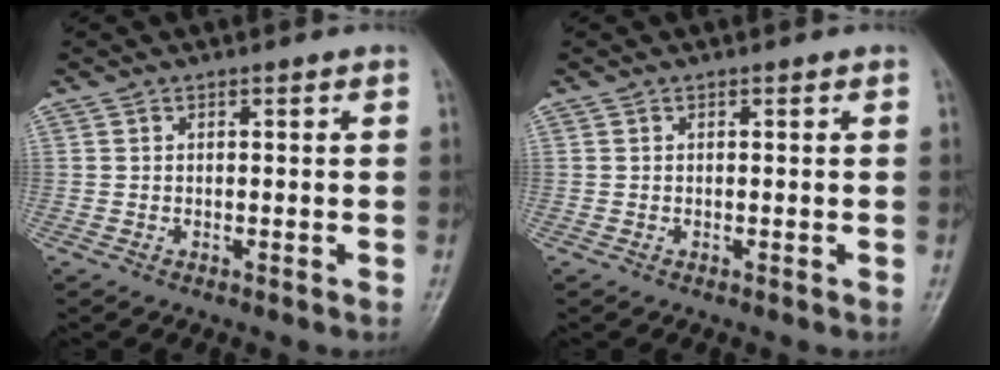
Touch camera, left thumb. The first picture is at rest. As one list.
[{"total": 0.0}]